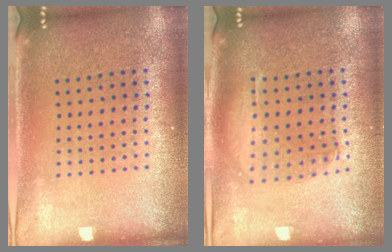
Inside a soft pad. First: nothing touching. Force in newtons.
{"total": 1.3, "press": 1.2, "slide": 0.4}